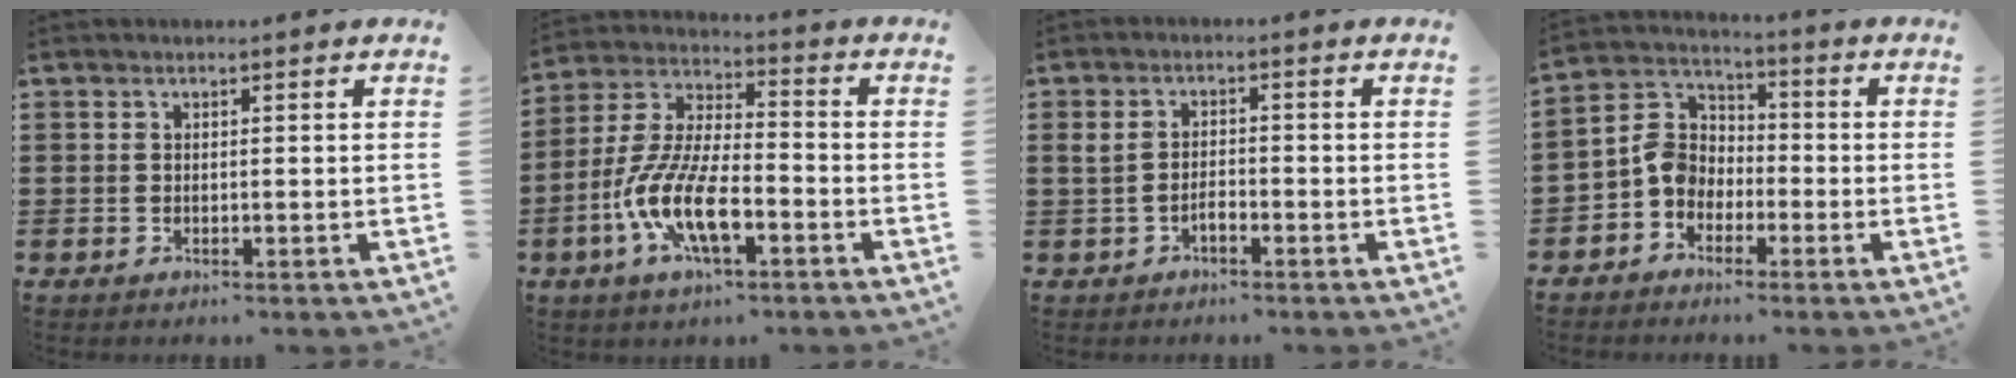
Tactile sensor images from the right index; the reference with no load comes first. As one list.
[{"total": 10.9, "force": [-4.9, 3.6, 9.0], "torque": [-0.216, -0.013, -0.095]}, {"total": 2.3, "force": [-1.0, 1.3, 1.7], "torque": [-0.043, 0.000, -0.023]}, {"total": 6.3, "force": [-2.0, 5.2, 3.1], "torque": [-0.095, 0.008, -0.046]}]